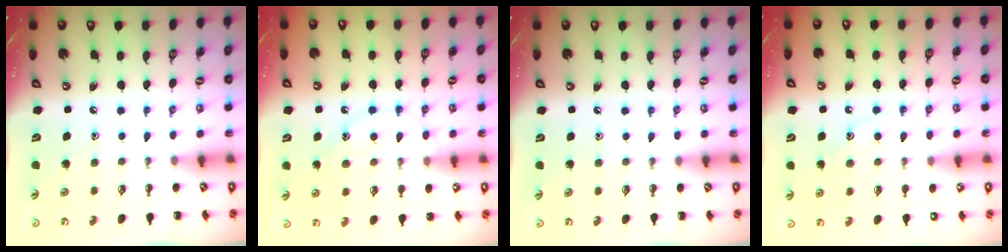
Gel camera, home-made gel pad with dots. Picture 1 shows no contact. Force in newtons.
{"total": 12.0, "press": 12.0, "slide": 0.9}
{"total": 4.6, "press": 4.3, "slide": 1.8}
{"total": 10.9, "press": 10.8, "slide": 1.5}